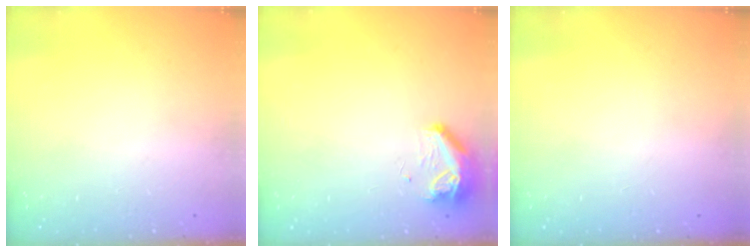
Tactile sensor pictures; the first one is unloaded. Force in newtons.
{"total": 8.5, "press": 8.2, "slide": 2.1}
{"total": 0.0}